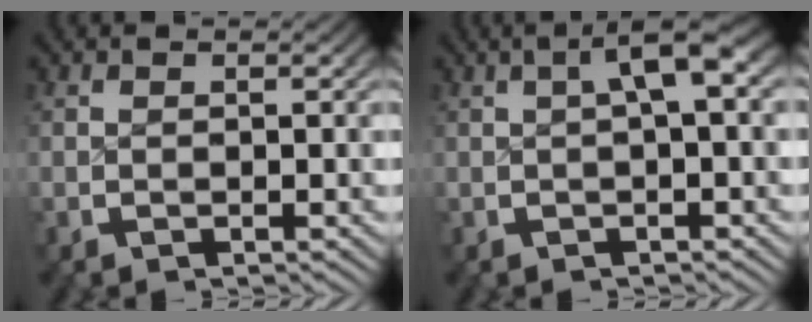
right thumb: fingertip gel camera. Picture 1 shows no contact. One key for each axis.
{"total": 4.7, "fx": 1.1, "fy": 1.4, "fz": 4.3, "tx": -0.058, "ty": 0.022, "tz": 0.009}